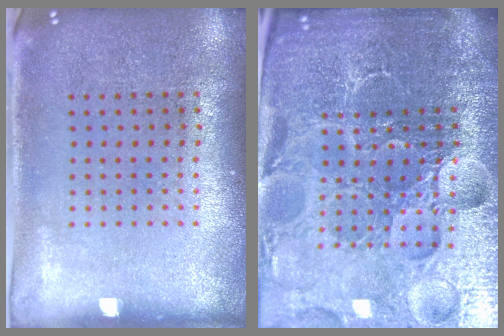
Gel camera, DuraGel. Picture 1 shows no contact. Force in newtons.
{"total": 6.4, "press": 5.8, "slide": 2.8}